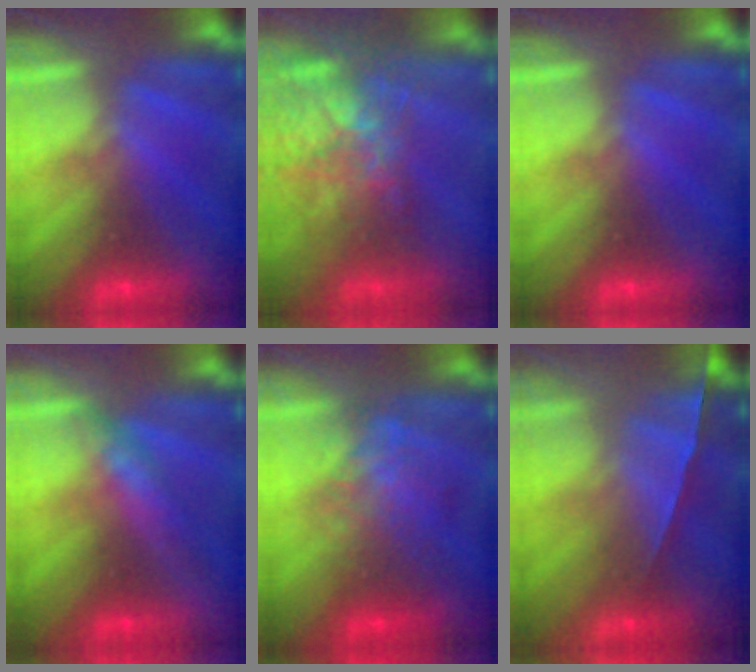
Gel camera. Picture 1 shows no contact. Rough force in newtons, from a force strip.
{"total": 7.6}
{"total": 0.0}
{"total": 3.8}
{"total": 2.2}
{"total": 1.5}